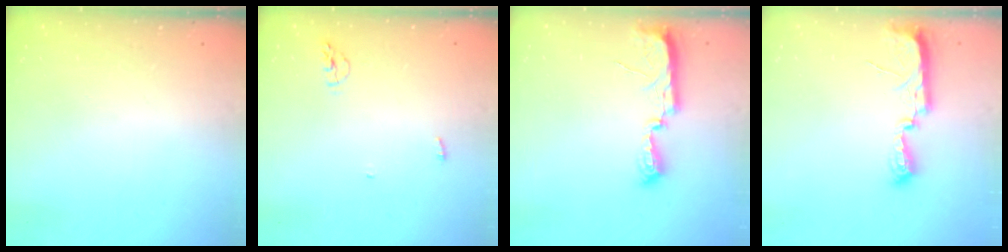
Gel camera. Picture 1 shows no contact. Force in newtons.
{"total": 4.3, "press": 4.1, "slide": 1.0}
{"total": 8.1, "press": 8.0, "slide": 0.8}
{"total": 10.3, "press": 8.9, "slide": 5.2}